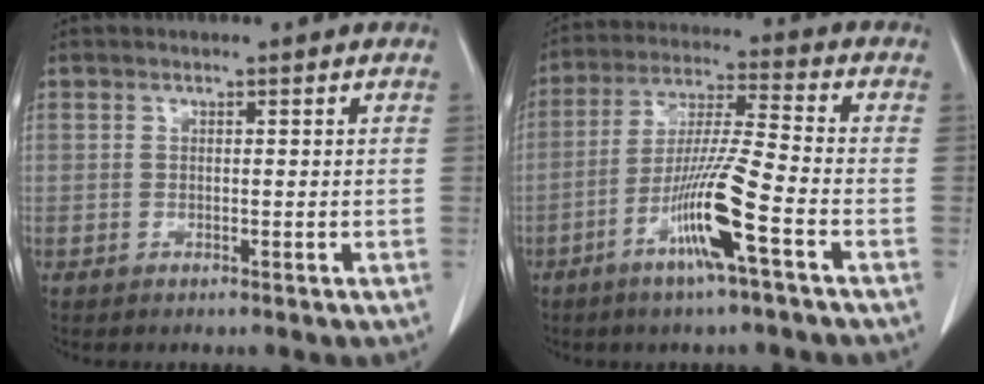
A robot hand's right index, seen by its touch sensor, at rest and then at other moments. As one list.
[{"total": 11.5, "force": [-5.2, -0.6, 10.2], "torque": [-0.199, -0.010, -0.102]}]